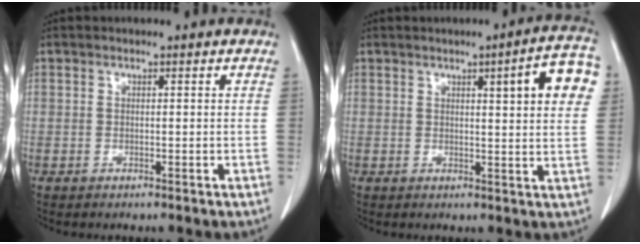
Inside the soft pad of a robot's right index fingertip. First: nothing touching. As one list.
[{"total": 8.6, "force": [2.9, 0.8, 8.0], "torque": [-0.097, 0.006, 0.029]}]